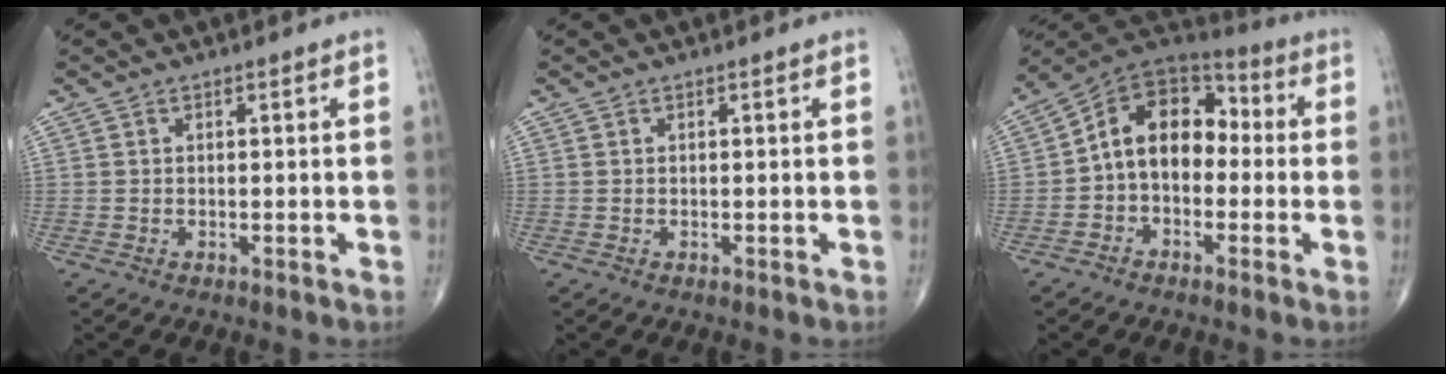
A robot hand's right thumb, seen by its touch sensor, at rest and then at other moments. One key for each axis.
{"total": 0.0}
{"total": 13.1, "fx": -0.7, "fy": 9.2, "fz": 9.3, "tx": -0.118, "ty": 0.049, "tz": -0.030}